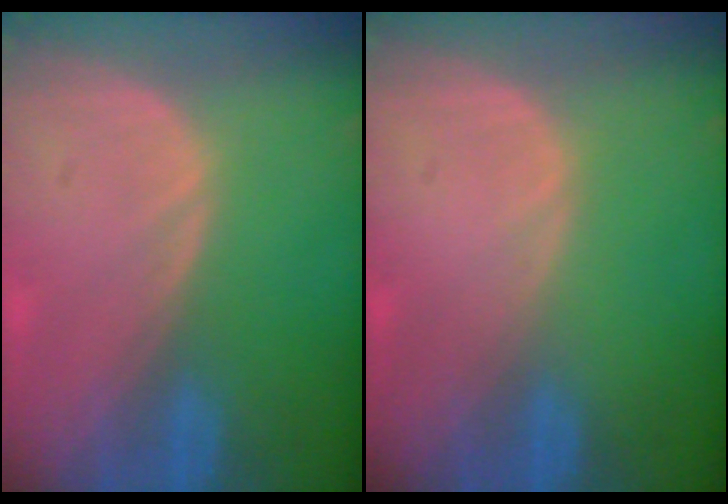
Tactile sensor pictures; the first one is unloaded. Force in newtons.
{"total": 0.0}